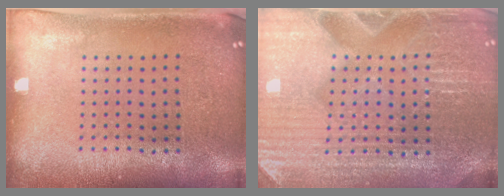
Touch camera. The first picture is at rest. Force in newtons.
{"total": 4.6, "press": 4.4, "slide": 1.4}